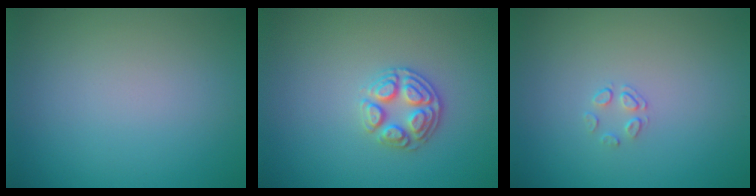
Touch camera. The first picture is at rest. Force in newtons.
{"total": 2.9, "press": 2.8, "slide": 0.7}
{"total": 1.1, "press": 0.5, "slide": 1.0}